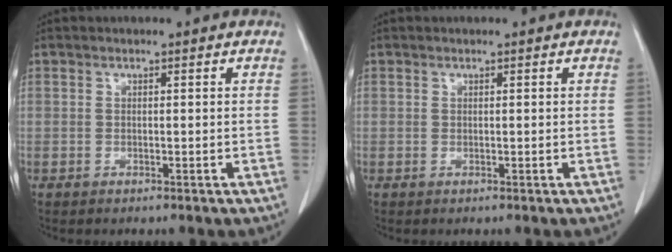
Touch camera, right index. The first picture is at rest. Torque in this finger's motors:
{"motor_torque": [0.09, 0.01, 0.02, 0.01]}